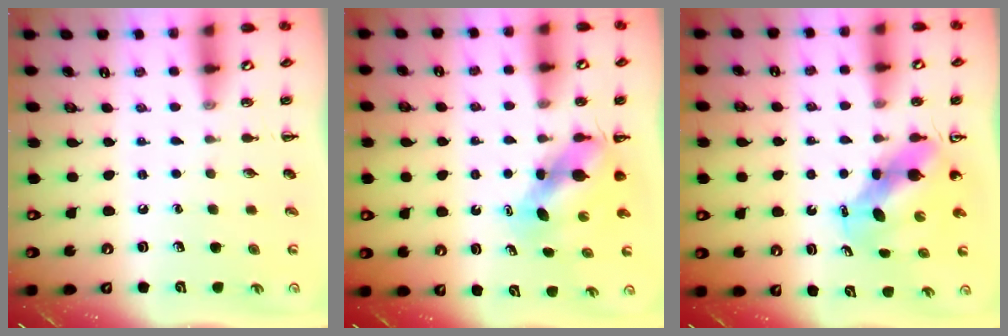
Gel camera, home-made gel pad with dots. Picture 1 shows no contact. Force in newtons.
{"total": 6.1, "press": 6.0, "slide": 1.1}
{"total": 5.8, "press": 5.6, "slide": 1.4}